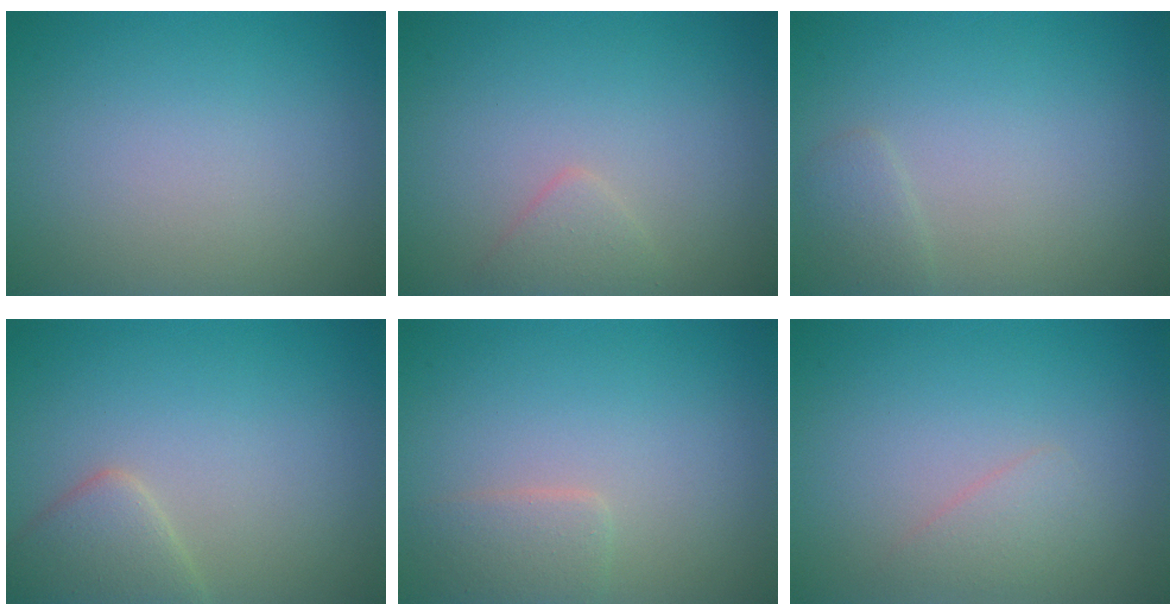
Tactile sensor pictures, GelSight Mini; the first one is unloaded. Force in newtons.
{"total": 1.3, "press": 1.3, "slide": 0.0}
{"total": 1.1, "press": 1.1, "slide": 0.1}
{"total": 2.9, "press": 2.9, "slide": 0.1}
{"total": 2.0, "press": 2.0, "slide": 0.0}
{"total": 1.4, "press": 1.4, "slide": 0.0}